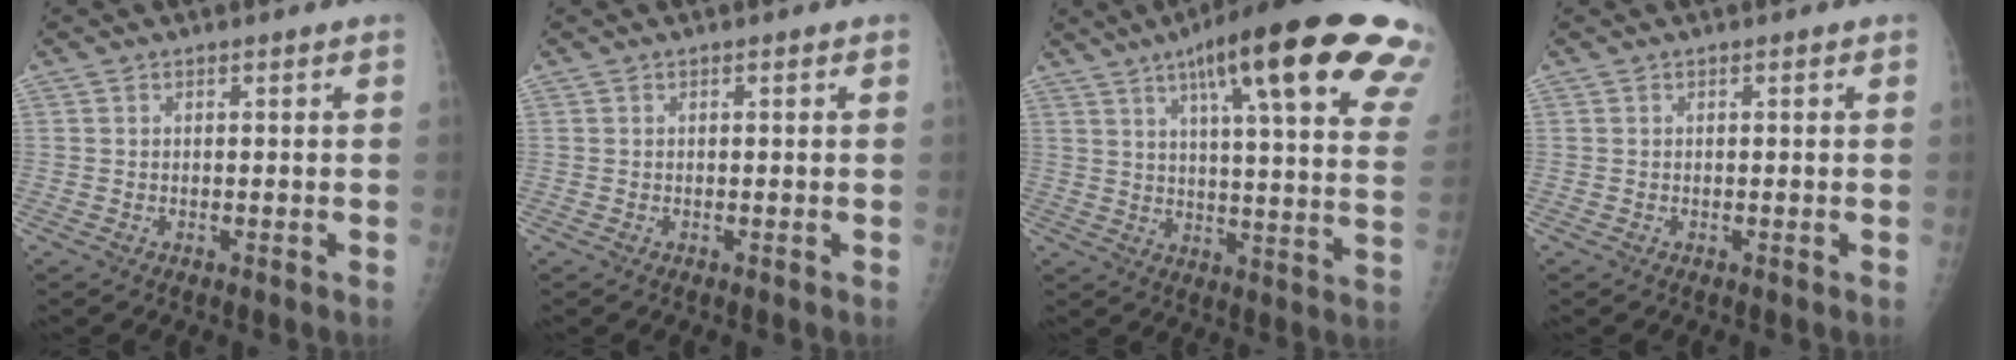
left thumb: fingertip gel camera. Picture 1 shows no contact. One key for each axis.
{"total": 0.0}
{"total": 28.8, "fx": 15.6, "fy": 5.7, "fz": 23.5, "tx": -0.281, "ty": -0.017, "tz": 0.207}
{"total": 0.0}